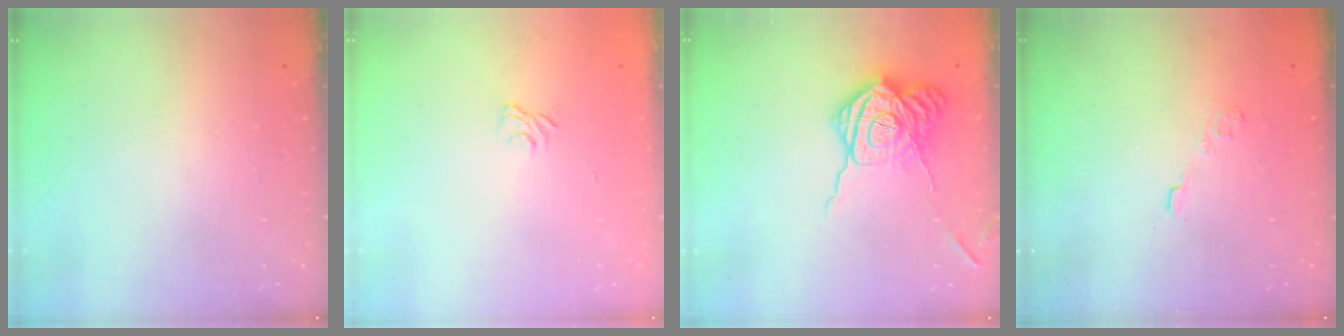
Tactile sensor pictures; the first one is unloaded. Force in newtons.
{"total": 3.3, "press": 3.0, "slide": 1.3}
{"total": 18.6, "press": 18.6, "slide": 1.4}
{"total": 2.7, "press": 2.3, "slide": 1.4}